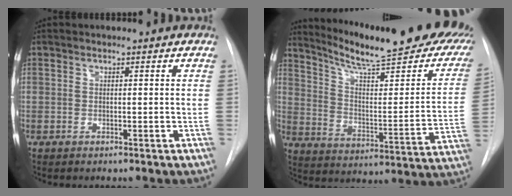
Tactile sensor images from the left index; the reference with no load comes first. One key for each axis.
{"total": 26.3, "fx": 21.6, "fy": 3.8, "fz": 14.5, "tx": -0.207, "ty": -0.058, "tz": 0.283}